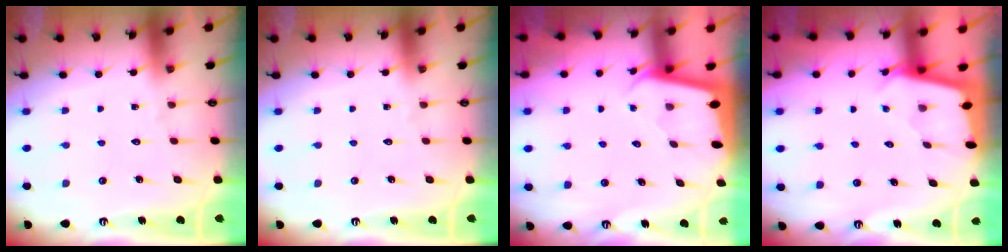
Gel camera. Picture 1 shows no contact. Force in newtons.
{"total": 0.0}
{"total": 1.8, "press": 1.7, "slide": 0.1}
{"total": 1.8, "press": 1.8, "slide": 0.2}